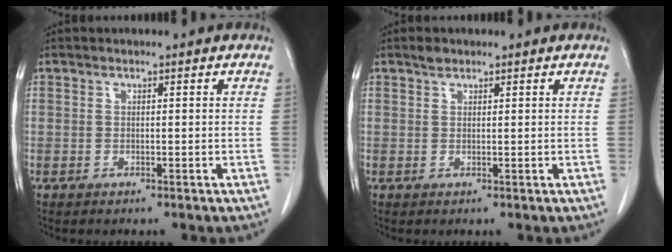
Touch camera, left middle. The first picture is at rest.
{"total": 1.2, "force": [1.0, 0.6, 0.4], "torque": [-0.012, 0.003, 0.018]}